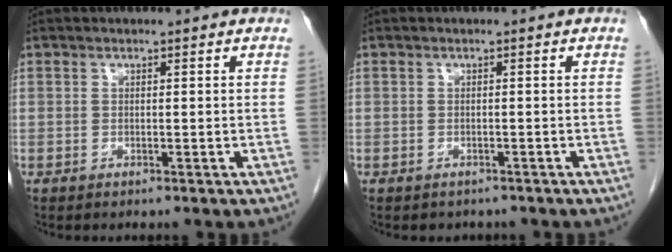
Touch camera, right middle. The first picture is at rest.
{"total": 2.0, "force": [-1.7, 1.1, 0.2], "torque": [-0.005, 0.001, -0.022]}